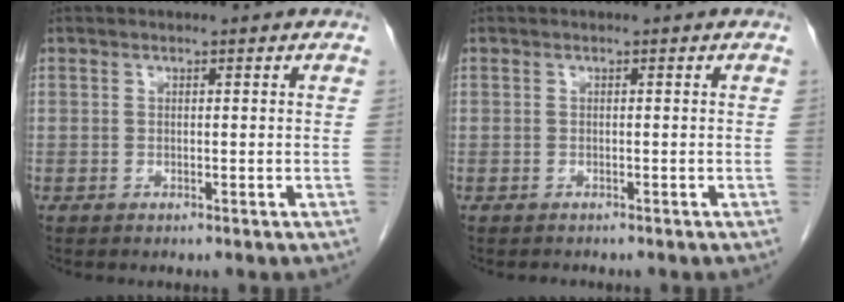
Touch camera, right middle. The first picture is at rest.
{"total": 0.7, "force": [-0.7, 0.2, 0.1], "torque": [-0.009, -0.003, -0.010]}